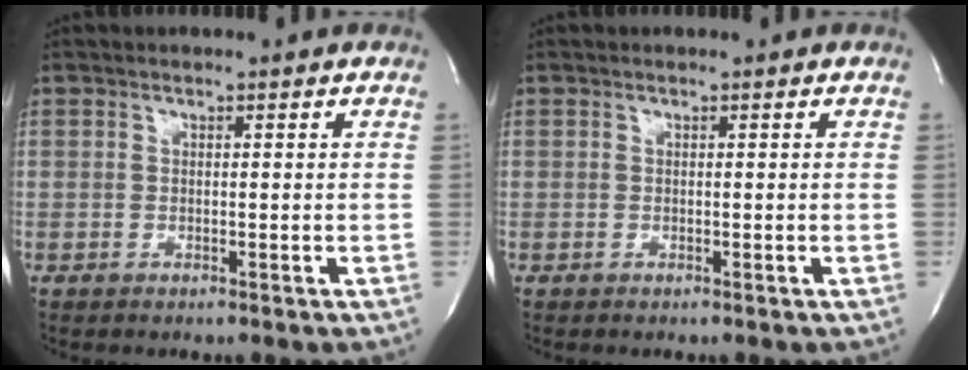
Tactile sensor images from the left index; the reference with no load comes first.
{"total": 0.0}